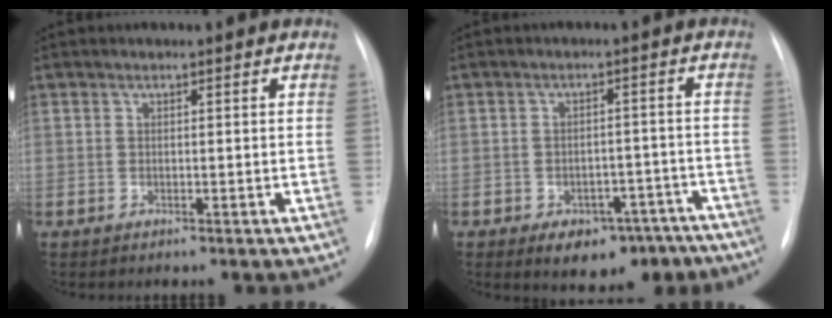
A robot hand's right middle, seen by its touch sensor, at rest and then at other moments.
{"total": 9.8, "force": [-6.9, 5.7, 3.9], "torque": [-0.024, 0.032, -0.087]}